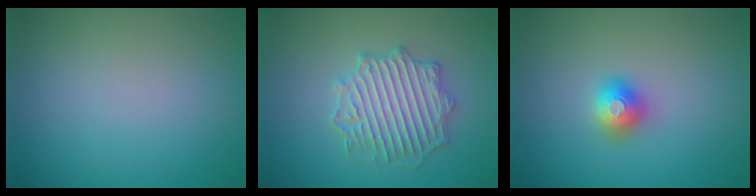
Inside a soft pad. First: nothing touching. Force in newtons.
{"total": 4.2, "press": 4.1, "slide": 1.0}
{"total": 2.0, "press": 2.0, "slide": 0.2}